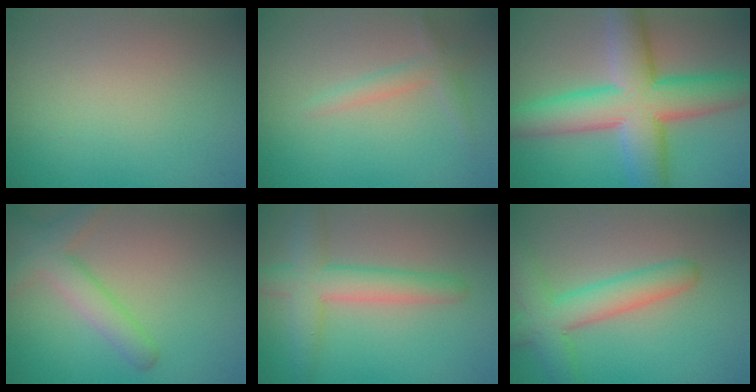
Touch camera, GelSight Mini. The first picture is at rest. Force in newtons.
{"total": 1.9, "press": 1.9, "slide": 0.1}
{"total": 11.1, "press": 11.1, "slide": 0.3}
{"total": 3.8, "press": 3.8, "slide": 0.3}
{"total": 4.7, "press": 4.7, "slide": 0.2}
{"total": 5.3, "press": 5.3, "slide": 0.3}